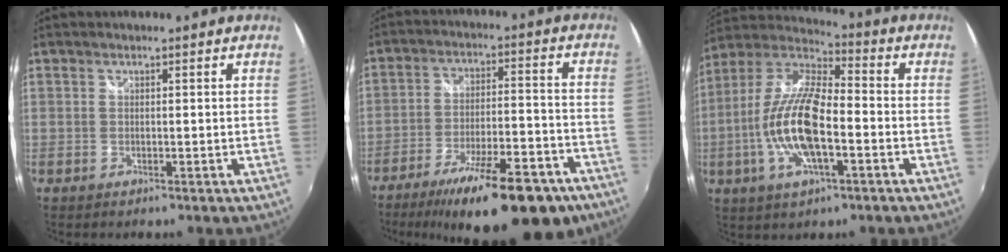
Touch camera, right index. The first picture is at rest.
{"total": 21.6, "force": [-15.5, 5.9, 13.9], "torque": [-0.222, -0.025, -0.221]}
{"total": 16.5, "force": [-4.1, 5.9, 14.9], "torque": [-0.302, -0.002, -0.085]}